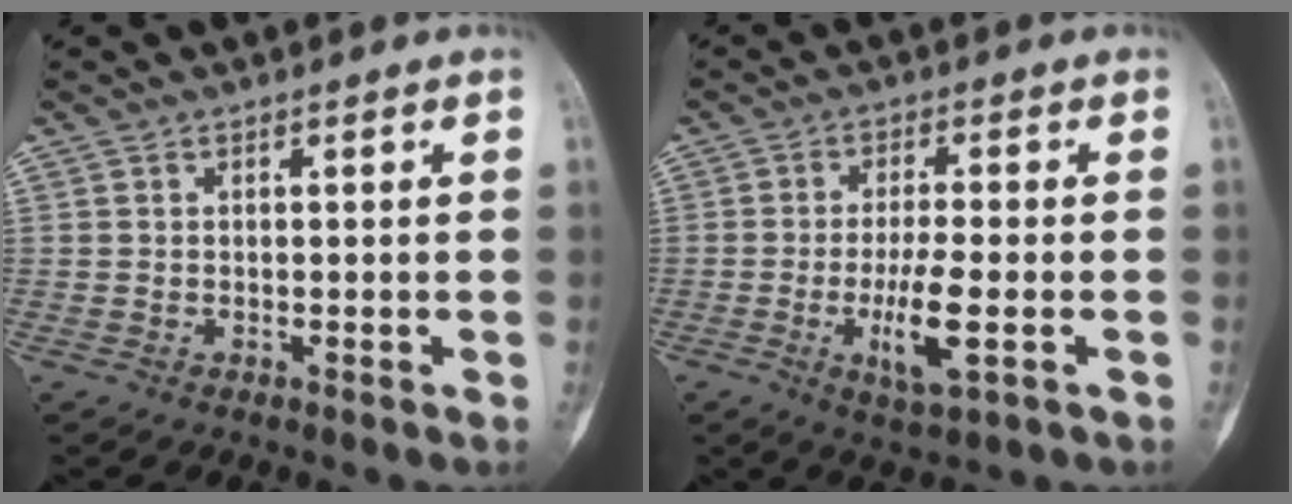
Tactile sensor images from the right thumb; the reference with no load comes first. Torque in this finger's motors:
{"motor_torque": [-0.09, 0.30, 0.24, 0.15, 0.13]}